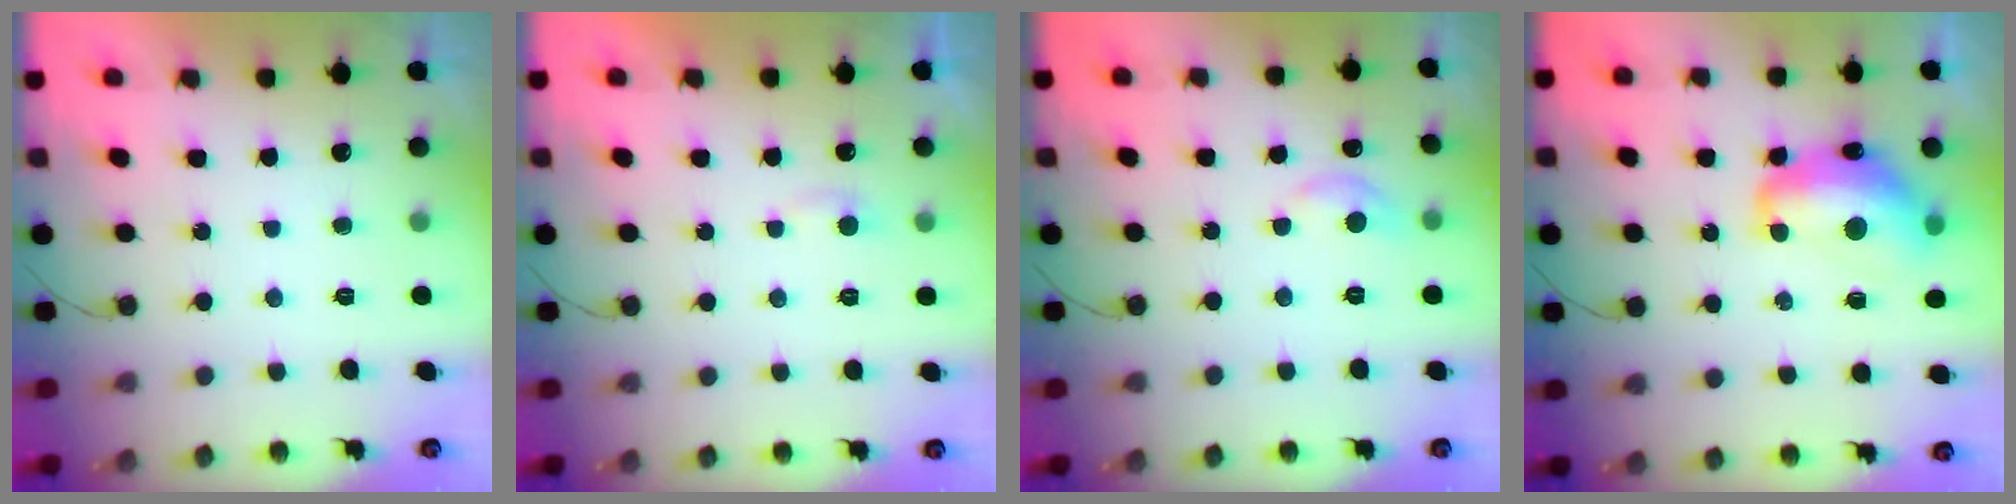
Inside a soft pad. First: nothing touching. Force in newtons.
{"total": 3.5, "press": 3.4, "slide": 0.4}
{"total": 7.4, "press": 7.3, "slide": 0.9}
{"total": 14.4, "press": 14.3, "slide": 0.9}